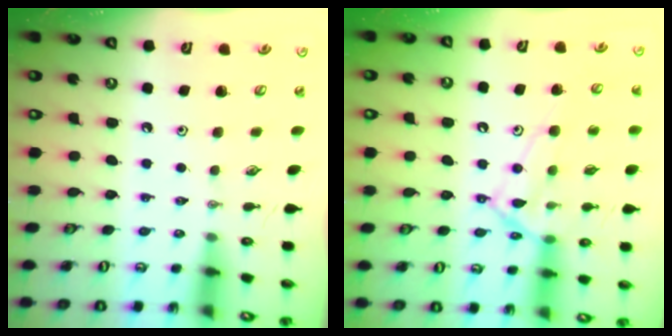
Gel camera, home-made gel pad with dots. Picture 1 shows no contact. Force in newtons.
{"total": 16.0, "press": 16.0, "slide": 1.0}